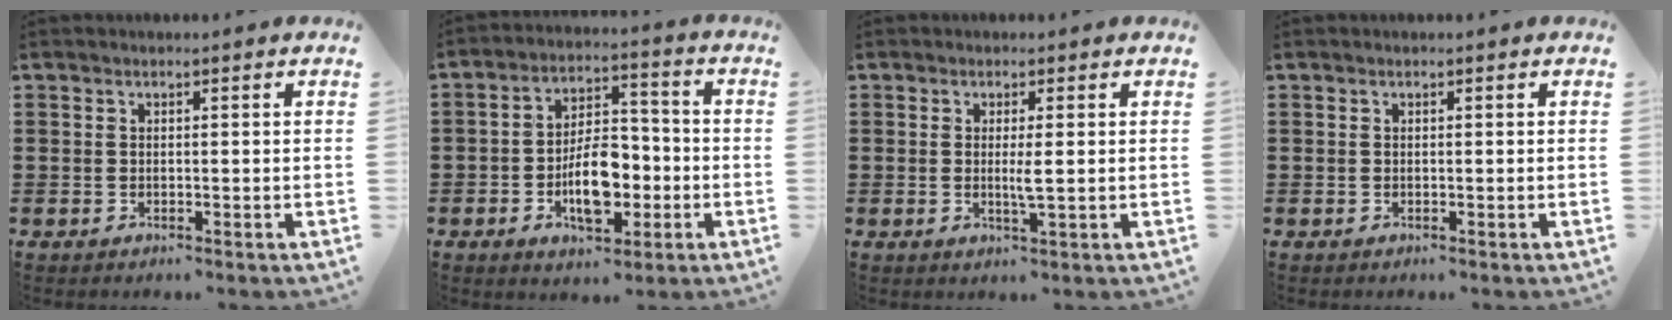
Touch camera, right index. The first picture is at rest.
{"total": 8.9, "force": [-2.6, 4.5, 7.3], "torque": [-0.124, 0.002, -0.050]}
{"total": 2.6, "force": [0.0, -0.1, 2.6], "torque": [-0.049, -0.007, -0.001]}
{"total": 0.0}